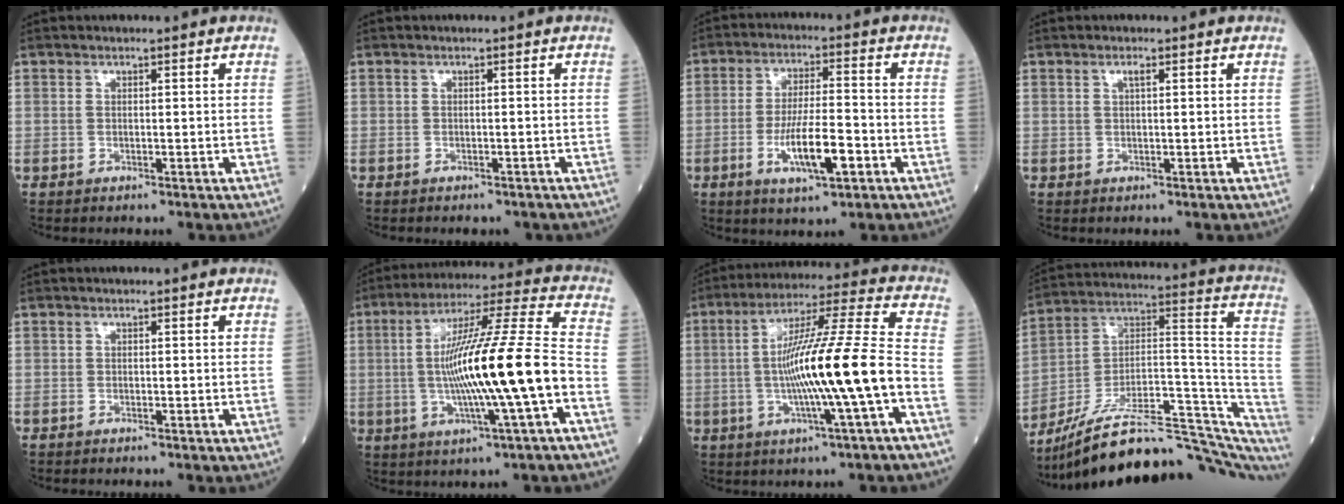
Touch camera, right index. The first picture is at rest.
{"total": 3.4, "force": [-2.9, 1.3, 1.1], "torque": [-0.012, -0.003, -0.030]}
{"total": 9.4, "force": [-3.3, 1.8, 8.6], "torque": [-0.163, -0.005, -0.054]}
{"total": 1.0, "force": [0.4, 0.1, 0.9], "torque": [-0.019, 0.001, 0.007]}
{"total": 0.0}
{"total": 17.7, "force": [-2.8, -0.4, 17.4], "torque": [-0.309, 0.009, -0.050]}
{"total": 15.9, "force": [-2.9, -0.8, 15.6], "torque": [-0.272, 0.010, -0.054]}
{"total": 31.9, "force": [-27.2, 5.4, 15.7], "torque": [-0.170, 0.015, -0.393]}